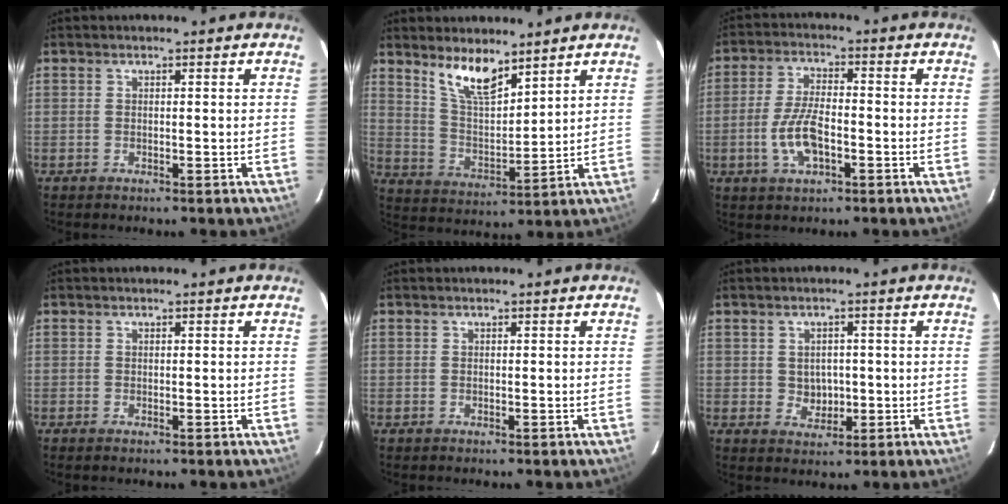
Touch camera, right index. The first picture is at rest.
{"total": 9.3, "force": [7.0, 2.8, 5.6], "torque": [-0.102, -0.003, 0.141]}
{"total": 8.4, "force": [-2.7, 3.4, 7.1], "torque": [-0.150, -0.001, -0.049]}
{"total": 0.0}
{"total": 0.0}
{"total": 3.8, "force": [-0.1, 3.5, 1.4], "torque": [-0.025, 0.004, 0.007]}